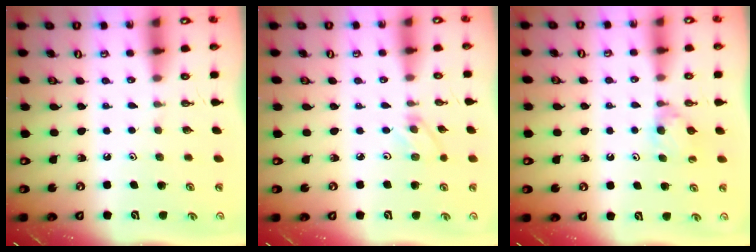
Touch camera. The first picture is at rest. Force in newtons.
{"total": 3.1, "press": 3.1, "slide": 0.3}
{"total": 5.2, "press": 5.1, "slide": 0.7}